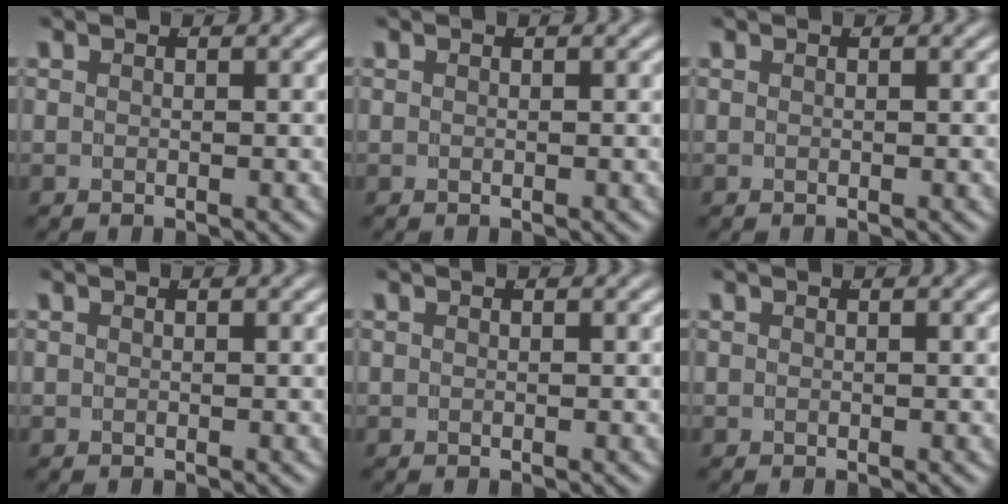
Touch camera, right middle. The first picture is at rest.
{"total": 0.0}
{"total": 0.0}
{"total": 0.0}
{"total": 0.0}
{"total": 0.0}